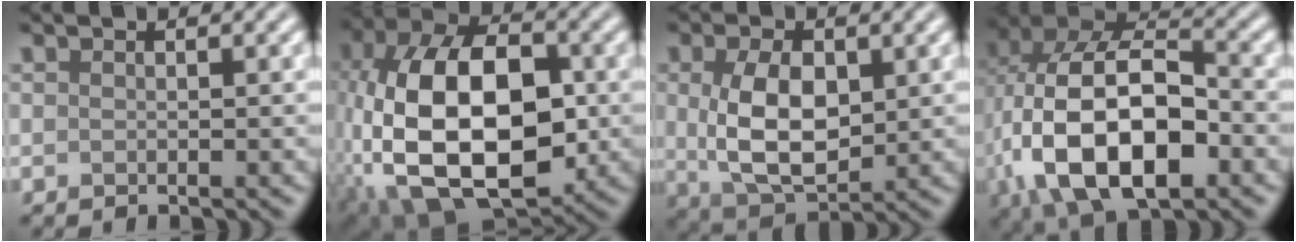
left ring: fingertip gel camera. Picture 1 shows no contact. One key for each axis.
{"total": 16.1, "fx": -2.4, "fy": 9.4, "fz": 12.8, "tx": -0.239, "ty": 0.002, "tz": -0.049}
{"total": 6.9, "fx": 0.5, "fy": 4.0, "fz": 5.6, "tx": -0.114, "ty": -0.003, "tz": 0.015}
{"total": 14.6, "fx": -3.0, "fy": 8.3, "fz": 11.6, "tx": -0.226, "ty": -0.007, "tz": -0.057}